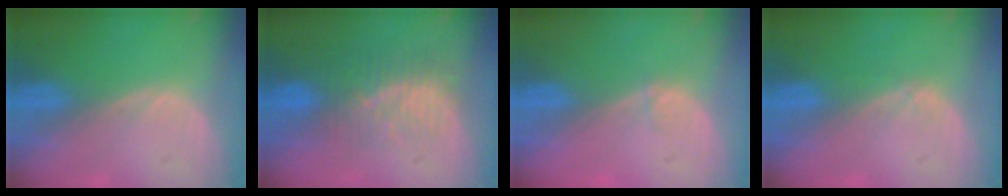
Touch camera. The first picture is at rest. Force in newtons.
{"total": 8.2, "press": 7.2, "slide": 3.8}
{"total": 0.5, "press": 0.5, "slide": 0.2}
{"total": 0.7, "press": 0.6, "slide": 0.2}